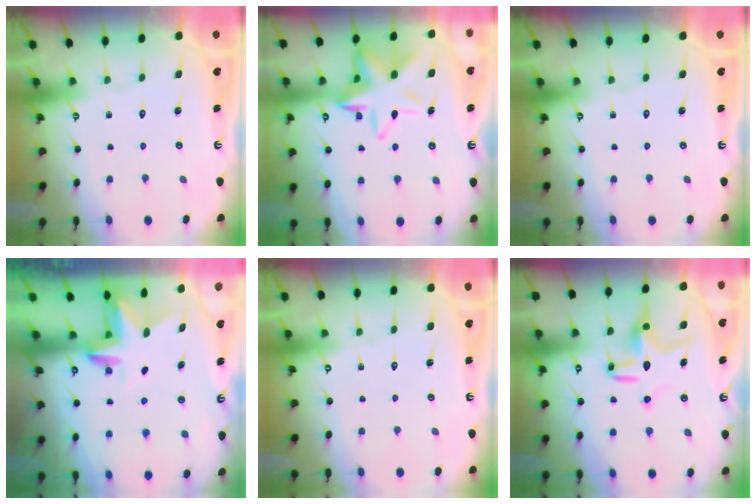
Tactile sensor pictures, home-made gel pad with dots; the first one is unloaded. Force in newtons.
{"total": 15.4, "press": 15.3, "slide": 1.7}
{"total": 0.0}
{"total": 2.9, "press": 2.9, "slide": 0.2}
{"total": 0.0}
{"total": 11.6, "press": 11.6, "slide": 0.3}